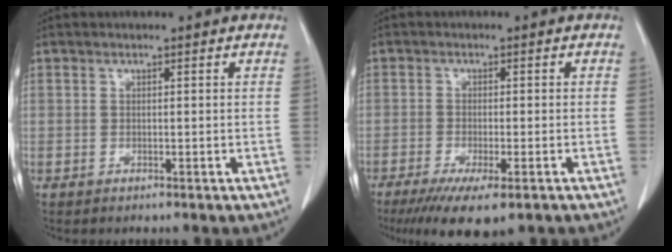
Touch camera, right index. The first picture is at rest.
{"total": 8.9, "force": [-5.9, 1.8, 6.4], "torque": [-0.096, -0.020, -0.088]}